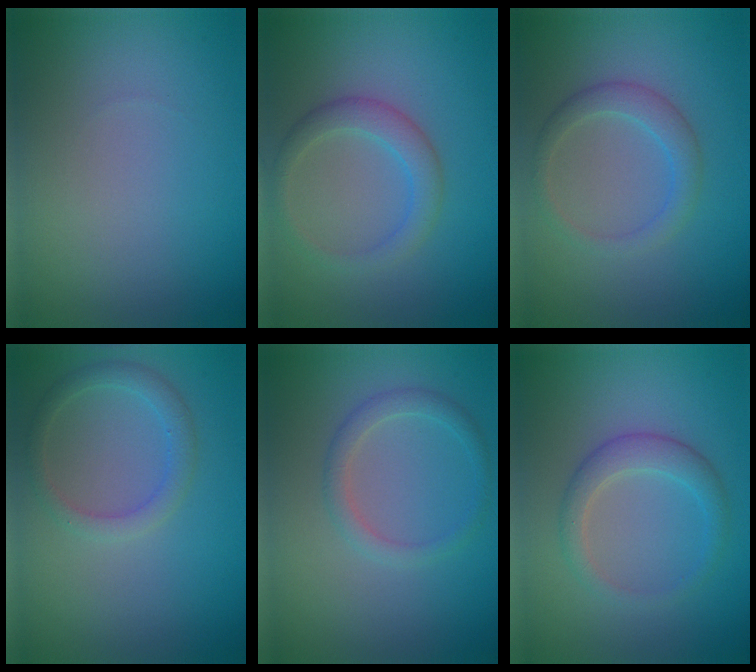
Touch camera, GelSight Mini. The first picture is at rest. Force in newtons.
{"total": 2.7, "press": 2.7, "slide": 0.0}
{"total": 2.3, "press": 2.3, "slide": 0.1}
{"total": 2.1, "press": 2.1, "slide": 0.1}
{"total": 1.9, "press": 1.9, "slide": 0.1}
{"total": 2.5, "press": 2.5, "slide": 0.2}